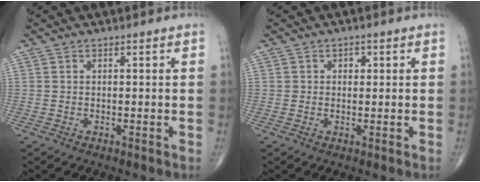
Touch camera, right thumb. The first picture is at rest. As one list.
[{"total": 1.6, "force": [0.4, 1.4, 0.6], "torque": [0.002, 0.001, 0.003]}]